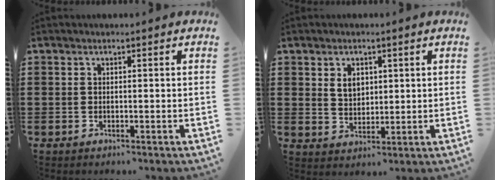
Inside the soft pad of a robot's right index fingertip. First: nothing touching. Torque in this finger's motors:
{"motor_torque": [0.01, 0.01, 0.11, 0.04]}